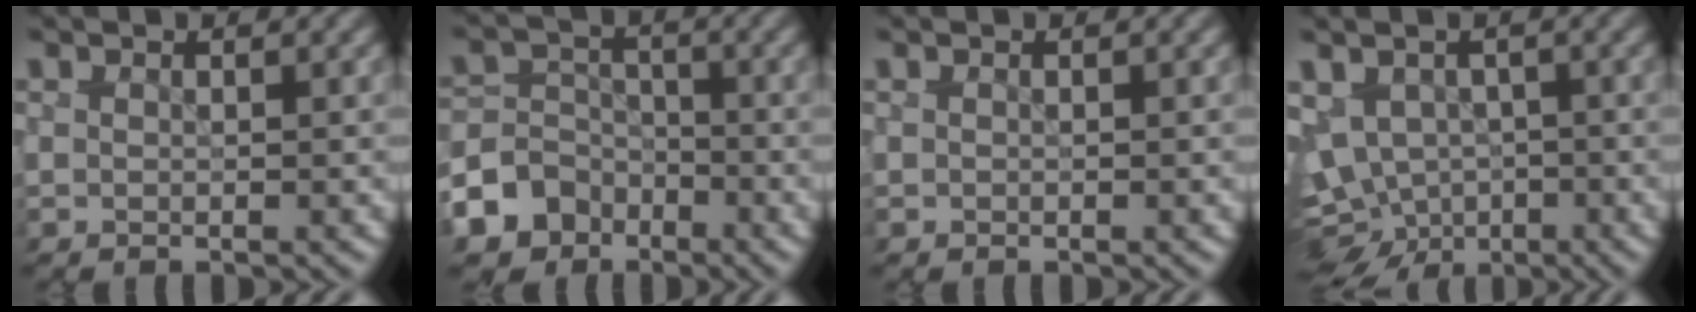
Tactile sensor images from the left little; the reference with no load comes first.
{"total": 6.2, "force": [-4.0, 4.7, 0.7], "torque": [0.001, 0.001, -0.089]}
{"total": 0.7, "force": [0.1, -0.4, -0.5], "torque": [0.010, 0.007, 0.005]}
{"total": 7.4, "force": [-3.1, 5.6, 3.7], "torque": [-0.055, -0.012, -0.035]}